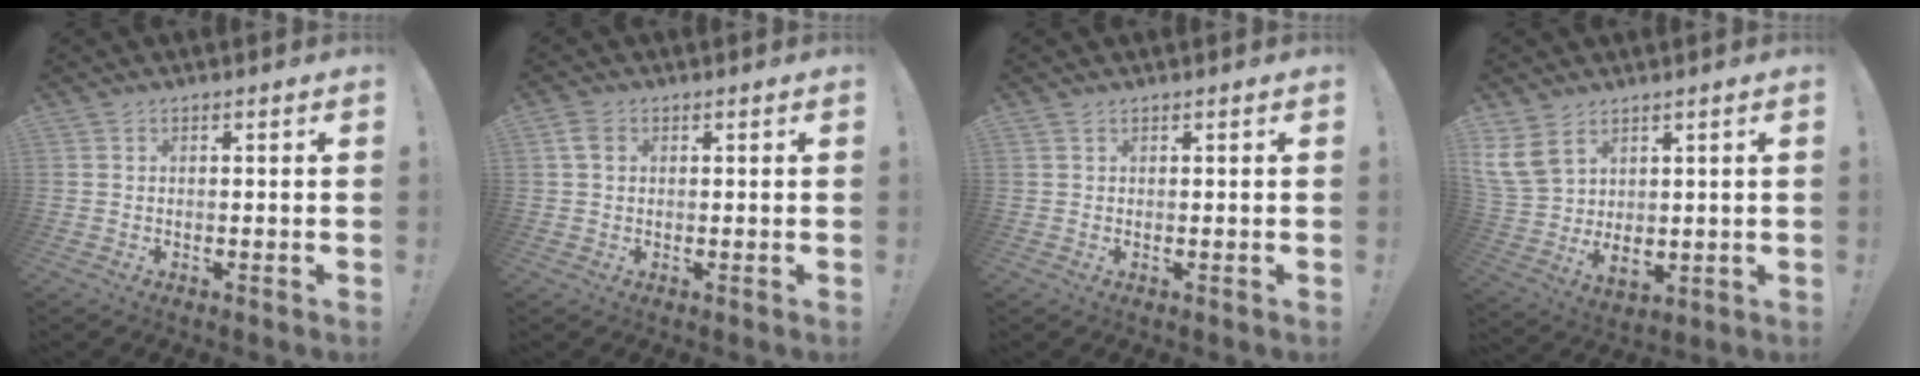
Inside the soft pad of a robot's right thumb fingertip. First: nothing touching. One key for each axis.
{"total": 3.3, "fx": 1.0, "fy": 2.3, "fz": 2.1, "tx": -0.034, "ty": 0.004, "tz": 0.019}
{"total": 0.5, "fx": 0.4, "fy": 0.2, "fz": 0.2, "tx": 0.000, "ty": -0.002, "tz": 0.007}
{"total": 10.1, "fx": 5.2, "fy": 6.4, "fz": 5.7, "tx": -0.125, "ty": -0.036, "tz": 0.109}